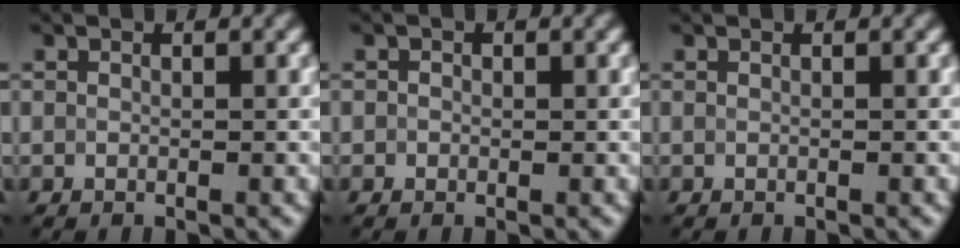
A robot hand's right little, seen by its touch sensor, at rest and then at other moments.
{"total": 0.8, "force": [0.1, 0.8, 0.2], "torque": [0.002, -0.004, -0.003]}
{"total": 0.0}